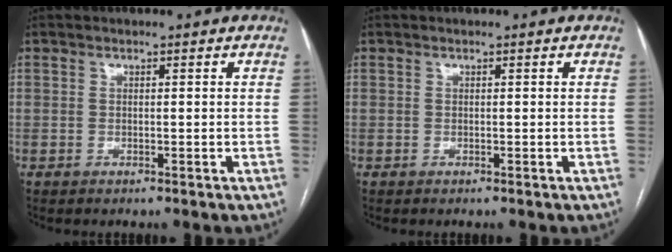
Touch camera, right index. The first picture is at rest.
{"total": 0.0}